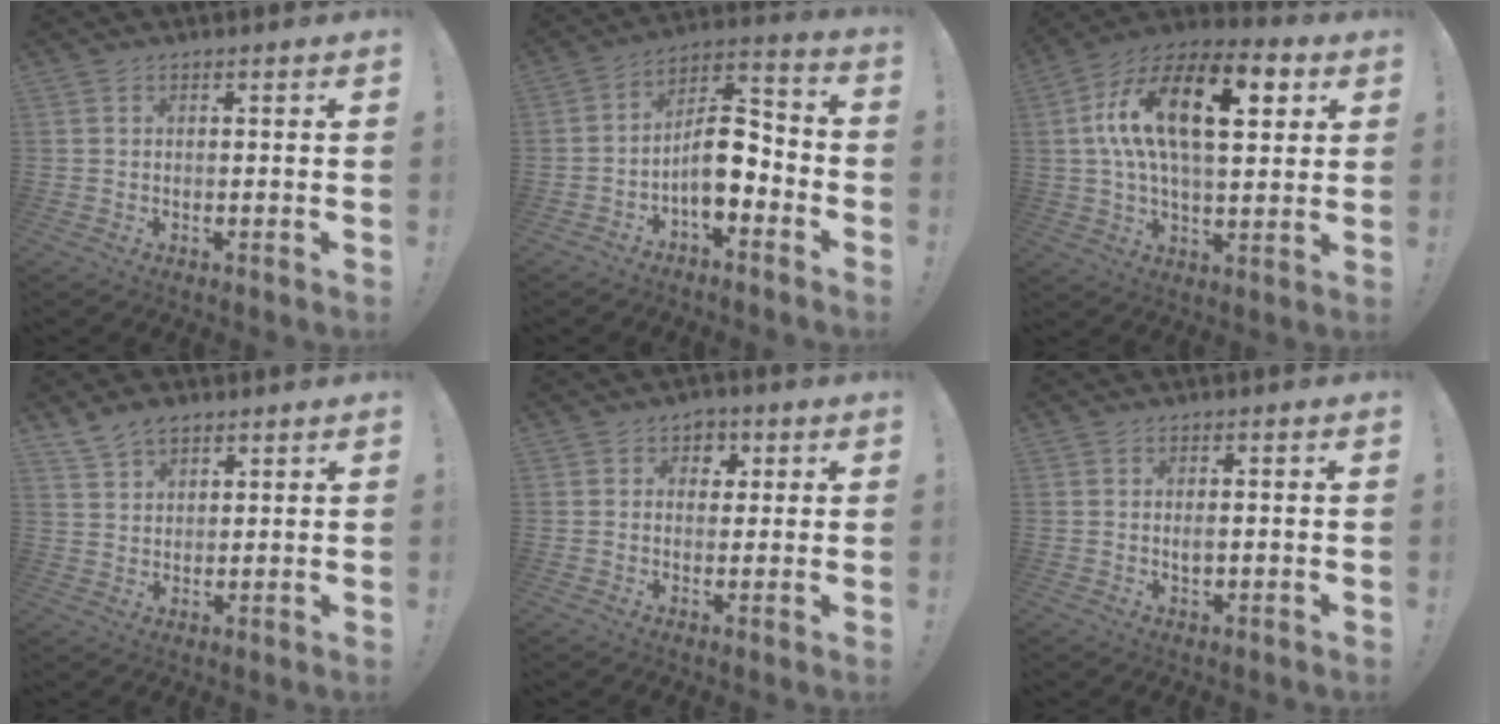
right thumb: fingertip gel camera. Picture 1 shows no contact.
{"total": 11.1, "force": [-3.9, 5.9, 8.5], "torque": [-0.138, 0.017, -0.067]}
{"total": 21.4, "force": [6.0, 9.8, 18.0], "torque": [-0.322, -0.009, 0.089]}
{"total": 6.0, "force": [4.6, 3.3, 2.1], "torque": [-0.040, -0.018, 0.087]}
{"total": 4.3, "force": [1.2, 4.0, 1.0], "torque": [0.006, -0.012, 0.018]}
{"total": 1.6, "force": [0.0, 1.0, 1.2], "torque": [-0.007, -0.003, -0.003]}